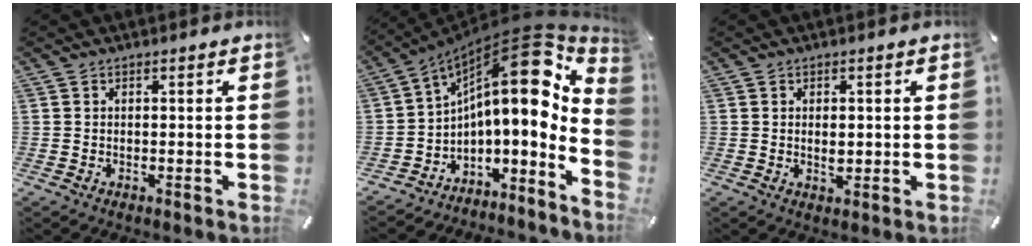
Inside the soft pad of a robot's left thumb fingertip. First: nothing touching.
{"total": 18.2, "force": [8.0, 8.2, 14.2], "torque": [-0.198, -0.083, 0.130]}
{"total": 2.1, "force": [0.2, 1.3, 1.6], "torque": [-0.025, -0.002, 0.002]}